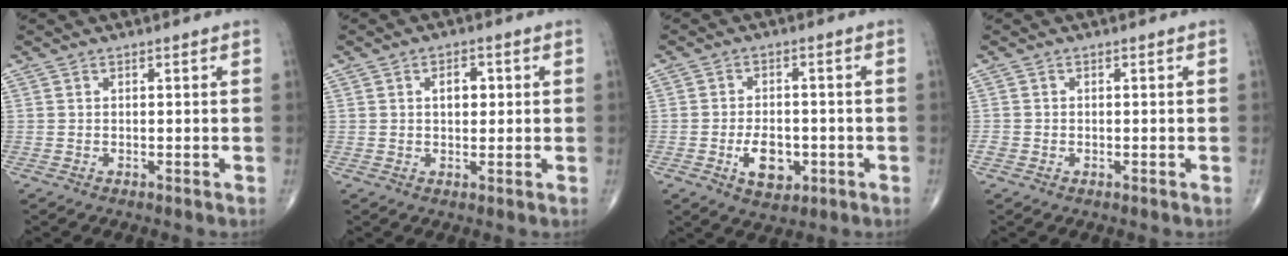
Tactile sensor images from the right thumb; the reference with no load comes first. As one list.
[{"total": 3.7, "force": [0.8, 2.3, 2.9], "torque": [-0.033, 0.001, 0.011]}, {"total": 6.9, "force": [-2.1, 4.2, 5.0], "torque": [-0.064, 0.003, -0.031]}, {"total": 1.0, "force": [-0.3, 0.8, 0.4], "torque": [-0.006, 0.002, -0.009]}]